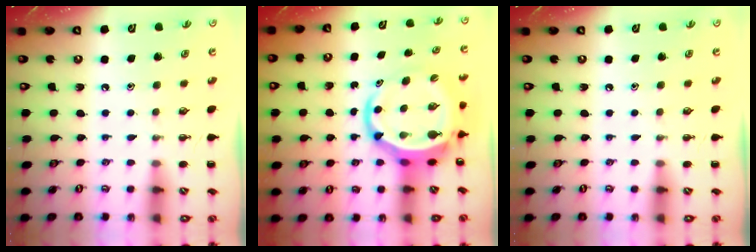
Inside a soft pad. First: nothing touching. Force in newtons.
{"total": 8.6, "press": 8.2, "slide": 2.8}
{"total": 0.0}